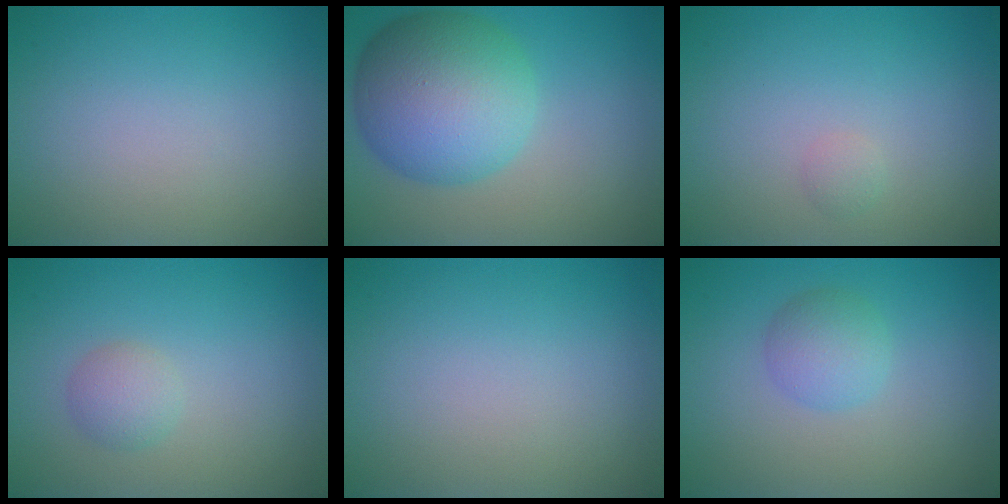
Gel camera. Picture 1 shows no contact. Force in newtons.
{"total": 10.0, "press": 10.0, "slide": 0.1}
{"total": 0.7, "press": 0.7, "slide": 0.0}
{"total": 1.8, "press": 1.8, "slide": 0.0}
{"total": 0.0}
{"total": 2.5, "press": 2.5, "slide": 0.1}